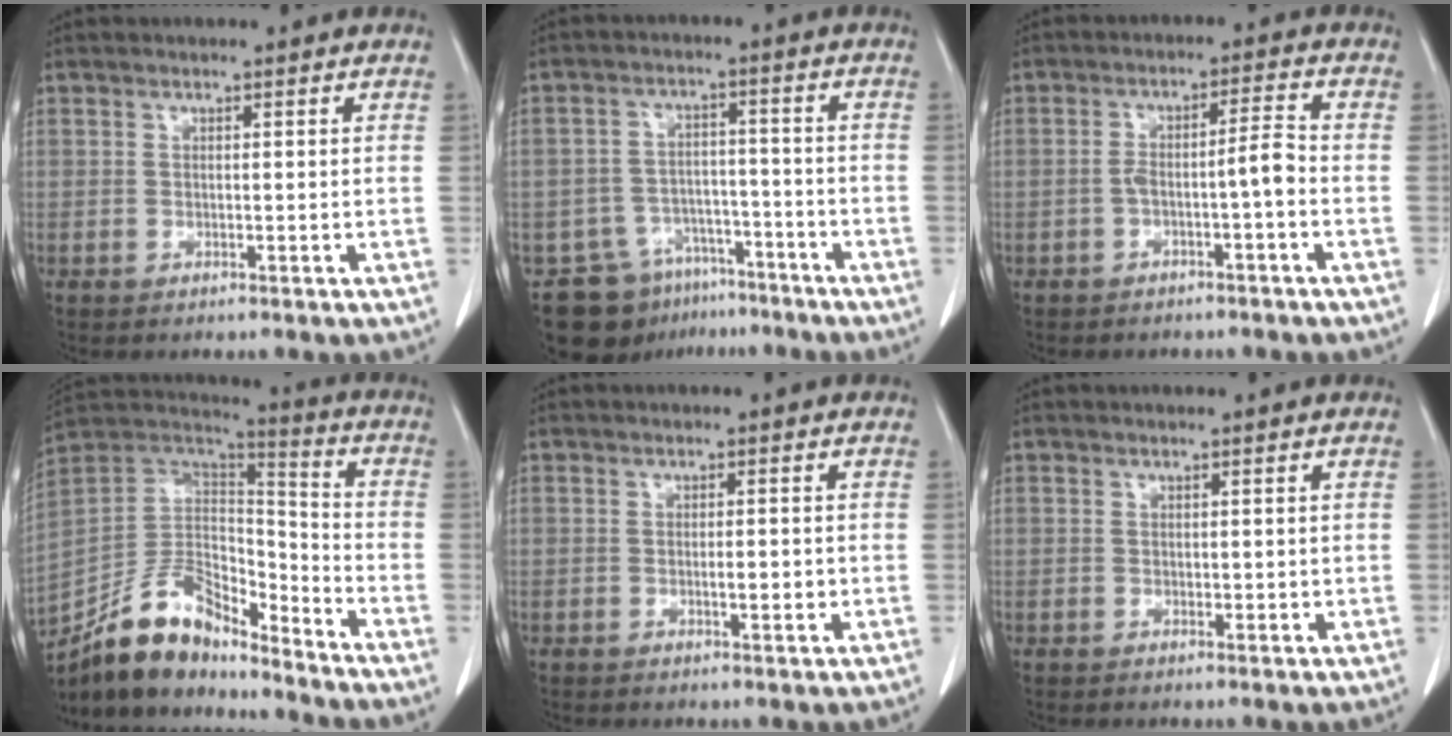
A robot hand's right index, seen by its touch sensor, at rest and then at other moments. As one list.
[{"total": 10.7, "force": [-7.3, 7.3, 2.8], "torque": [-0.043, 0.024, -0.110]}, {"total": 4.4, "force": [-1.6, 0.3, 4.1], "torque": [-0.072, 0.020, -0.024]}, {"total": 15.6, "force": [-13.6, 5.3, 5.5], "torque": [-0.095, 0.048, -0.250]}, {"total": 2.2, "force": [-0.3, 0.7, 2.1], "torque": [-0.036, -0.001, -0.003]}, {"total": 1.1, "force": [0.1, 0.8, 0.8], "torque": [-0.009, -0.002, 0.004]}]